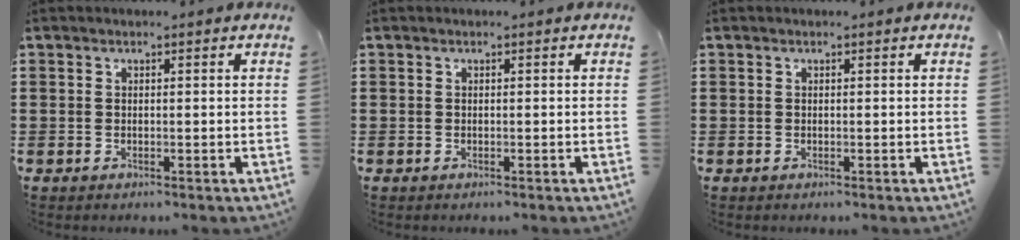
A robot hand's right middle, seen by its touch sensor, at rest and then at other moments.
{"total": 0.0}
{"total": 0.0}